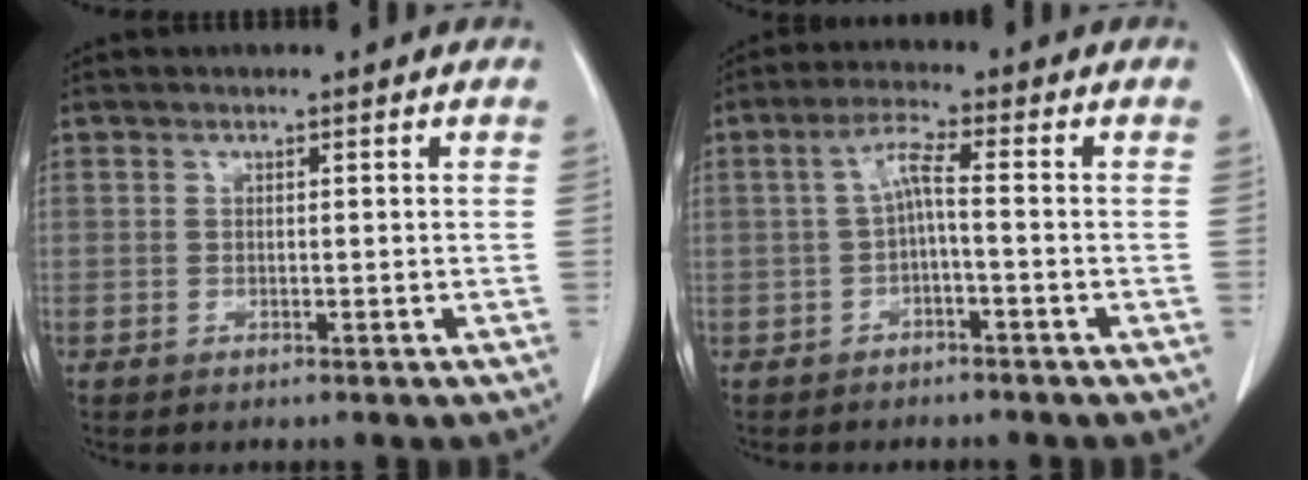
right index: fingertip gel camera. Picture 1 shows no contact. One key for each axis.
{"total": 4.6, "fx": -0.3, "fy": 1.0, "fz": 4.5, "tx": -0.092, "ty": 0.017, "tz": -0.005}